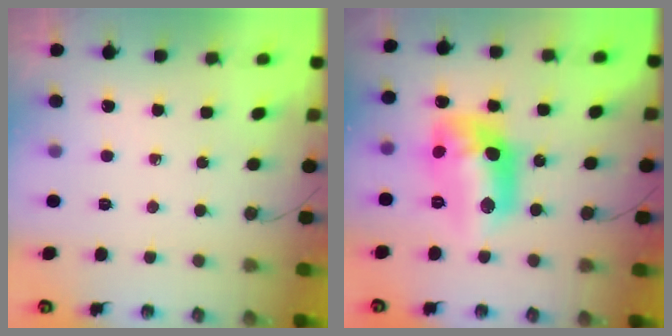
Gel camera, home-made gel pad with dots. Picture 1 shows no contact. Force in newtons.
{"total": 15.2, "press": 15.1, "slide": 1.2}